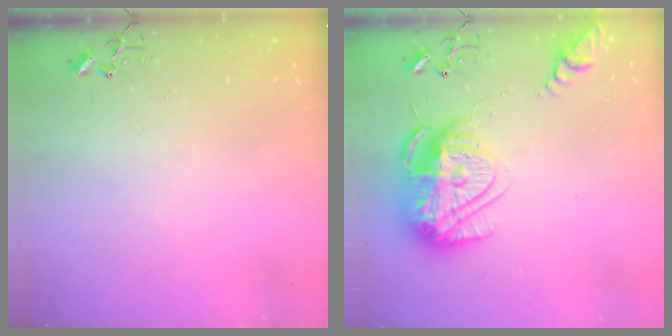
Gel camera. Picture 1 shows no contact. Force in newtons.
{"total": 18.9, "press": 18.9, "slide": 1.6}